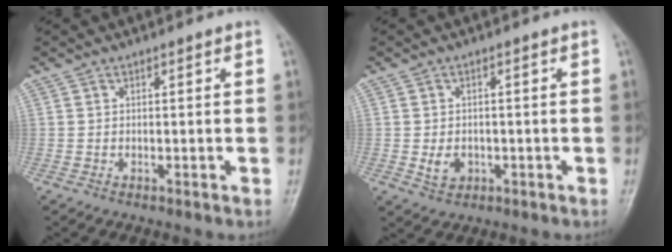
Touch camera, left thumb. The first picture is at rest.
{"total": 3.2, "force": [-0.7, 2.5, 1.9], "torque": [-0.022, 0.001, -0.005]}